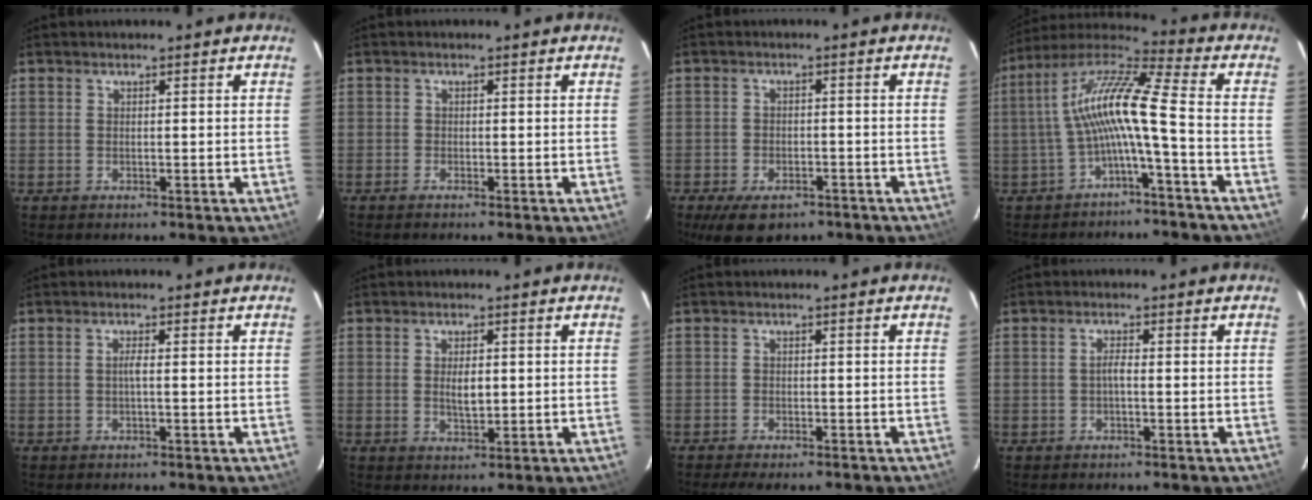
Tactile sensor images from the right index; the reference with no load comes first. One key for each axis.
{"total": 0.8, "fx": -0.8, "fy": 0.1, "fz": 0.3, "tx": -0.006, "ty": -0.004, "tz": -0.017}
{"total": 8.9, "fx": -6.2, "fy": 4.4, "fz": 4.6, "tx": -0.098, "ty": -0.014, "tz": -0.090}
{"total": 11.9, "fx": -2.4, "fy": 0.4, "fz": 11.7, "tx": -0.233, "ty": 0.020, "tz": -0.051}
{"total": 1.2, "fx": -0.2, "fy": -0.1, "fz": 1.1, "tx": -0.020, "ty": 0.003, "tz": -0.006}
{"total": 3.6, "fx": 0.1, "fy": 1.6, "fz": 3.3, "tx": -0.057, "ty": -0.002, "tz": 0.004}
{"total": 5.2, "fx": -4.4, "fy": 1.4, "fz": 2.4, "tx": -0.052, "ty": -0.013, "tz": -0.067}
{"total": 1.4, "fx": -0.4, "fy": 0.3, "fz": 1.3, "tx": -0.025, "ty": 0.006, "tz": -0.010}